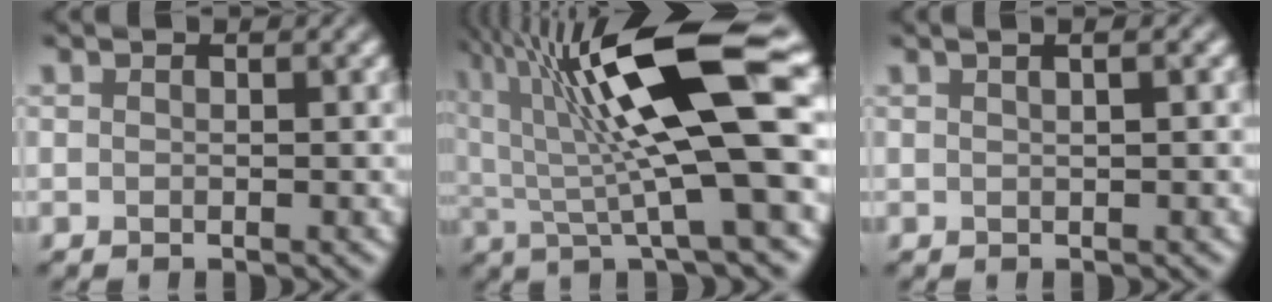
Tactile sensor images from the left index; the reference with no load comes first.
{"total": 13.0, "force": [3.1, 2.7, 12.3], "torque": [-0.214, 0.011, 0.050]}
{"total": 4.0, "force": [1.8, 1.9, 3.0], "torque": [-0.012, 0.028, -0.007]}